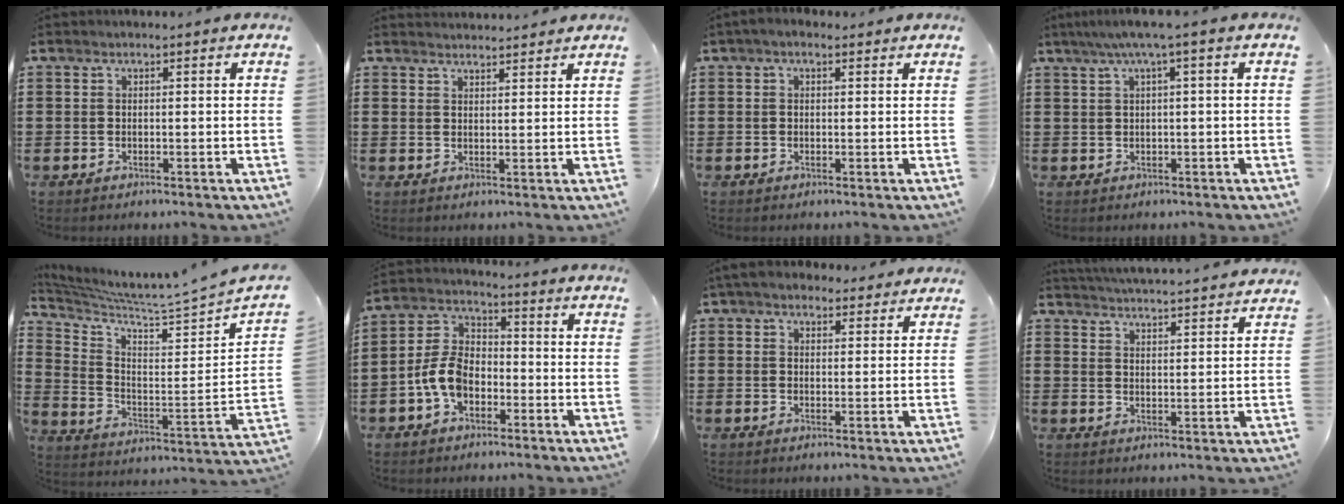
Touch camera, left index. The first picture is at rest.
{"total": 2.1, "force": [2.1, 0.1, -0.1], "torque": [-0.003, -0.002, 0.041]}
{"total": 1.3, "force": [0.4, 1.0, 0.8], "torque": [-0.018, 0.007, 0.006]}
{"total": 2.9, "force": [0.5, -0.1, 2.8], "torque": [-0.052, -0.001, 0.006]}
{"total": 3.8, "force": [3.4, -1.1, 1.3], "torque": [-0.052, -0.059, 0.048]}
{"total": 7.6, "force": [-3.0, 4.9, 5.0], "torque": [-0.137, 0.006, -0.067]}
{"total": 4.5, "force": [4.0, 1.6, 1.4], "torque": [-0.040, -0.004, 0.076]}
{"total": 4.3, "force": [4.2, -0.7, 0.3], "torque": [-0.021, -0.030, 0.072]}